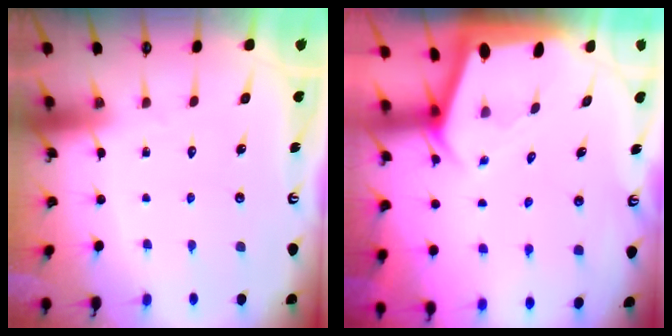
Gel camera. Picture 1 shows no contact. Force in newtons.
{"total": 2.5, "press": 2.5, "slide": 0.2}